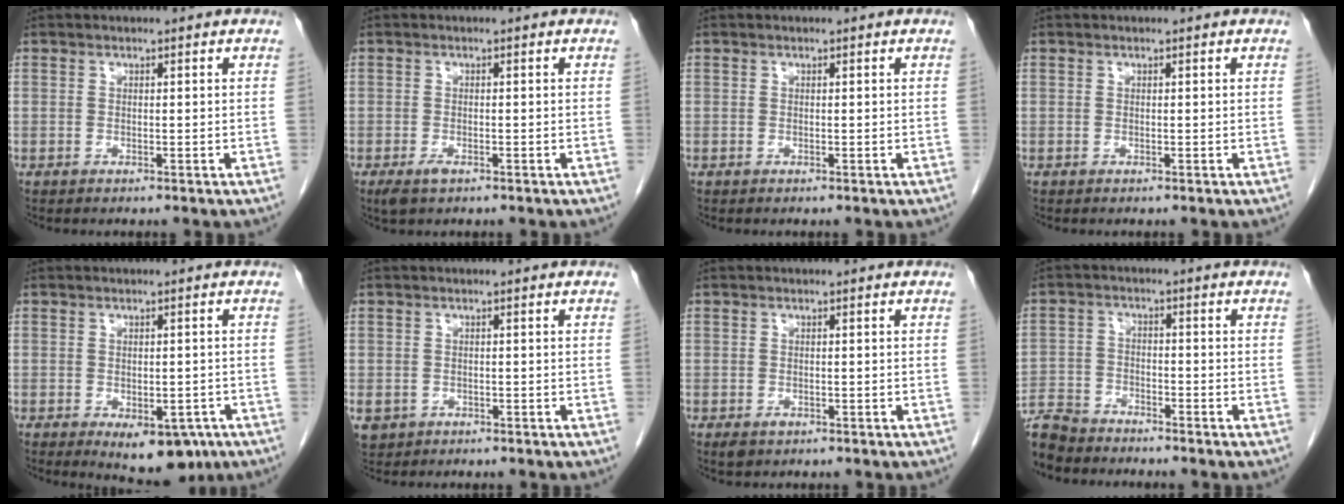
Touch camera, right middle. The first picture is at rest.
{"total": 2.2, "force": [-1.3, 0.9, 1.6], "torque": [-0.037, -0.004, -0.017]}
{"total": 0.0}
{"total": 0.0}
{"total": 8.0, "force": [-4.3, 4.3, 5.3], "torque": [-0.048, -0.001, -0.050]}
{"total": 4.2, "force": [-1.9, 3.6, 1.1], "torque": [-0.026, 0.000, -0.026]}
{"total": 1.5, "force": [-0.8, 0.9, 0.9], "torque": [-0.017, -0.001, -0.006]}
{"total": 7.6, "force": [-7.2, 2.2, 1.4], "torque": [-0.030, -0.009, -0.136]}